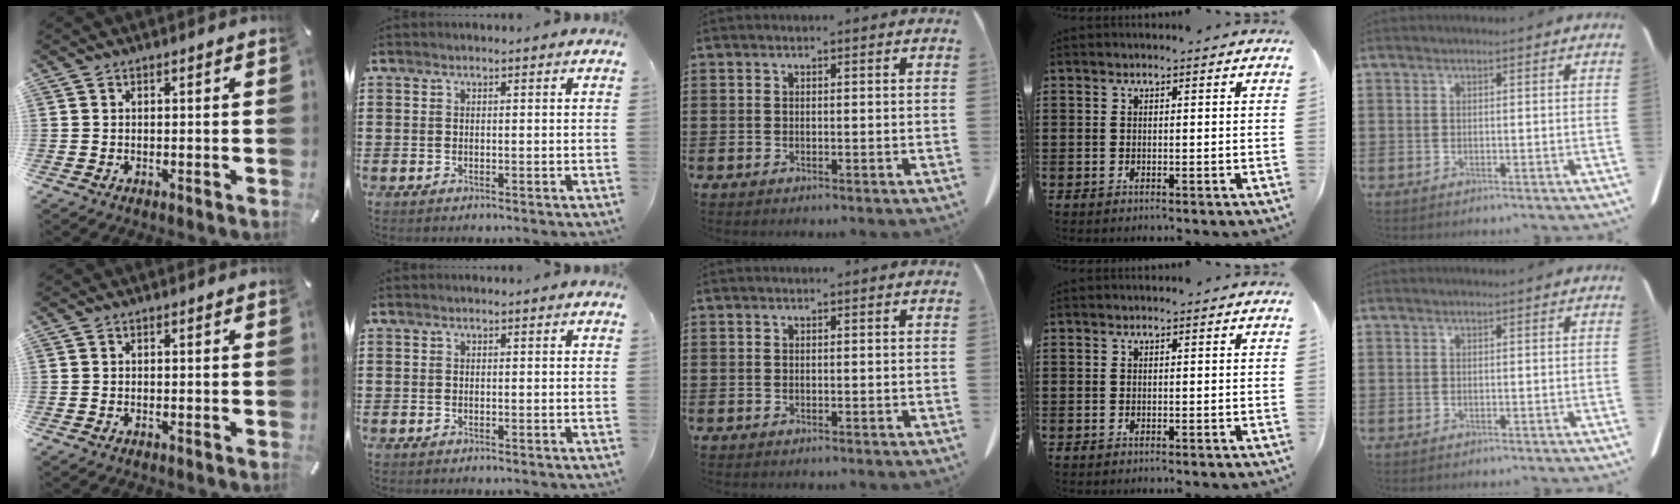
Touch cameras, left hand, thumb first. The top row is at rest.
{}